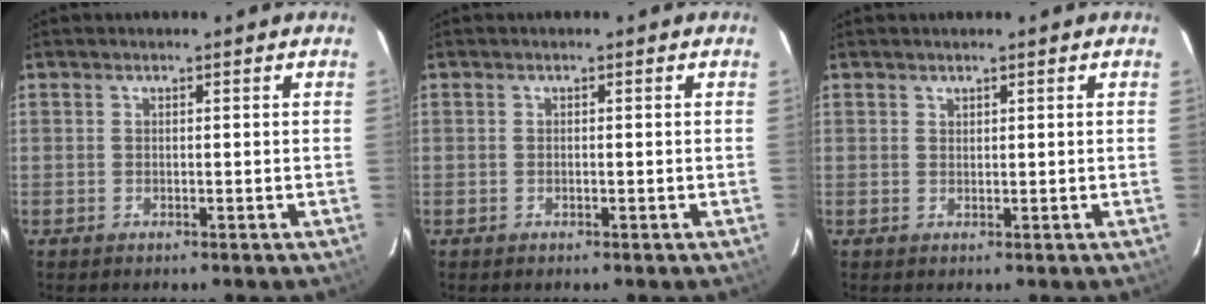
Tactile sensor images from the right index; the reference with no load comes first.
{"total": 0.0}
{"total": 0.7, "force": [0.6, 0.3, 0.0], "torque": [0.000, 0.001, 0.012]}